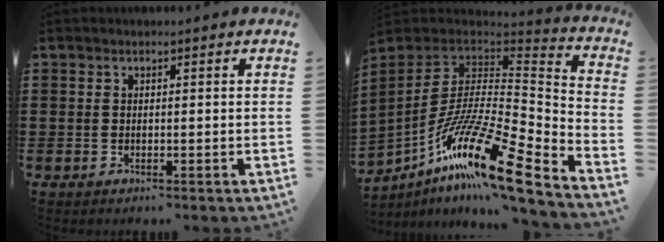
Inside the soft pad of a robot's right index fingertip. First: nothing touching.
{"total": 18.0, "force": [-10.3, 4.0, 14.2], "torque": [-0.277, -0.002, -0.196]}